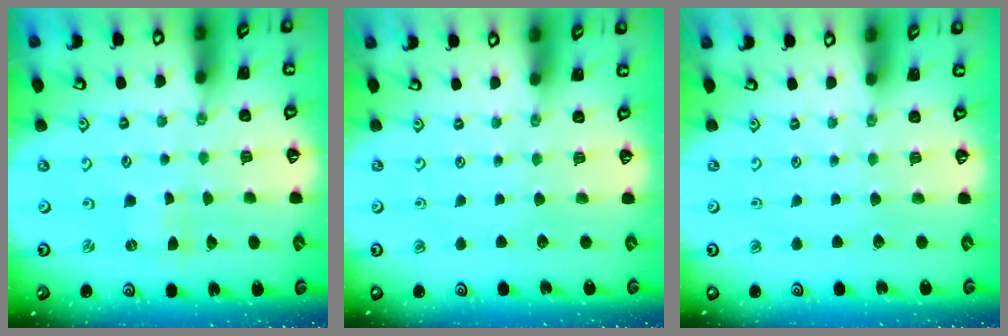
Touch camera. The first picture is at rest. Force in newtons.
{"total": 0.0}
{"total": 0.0}